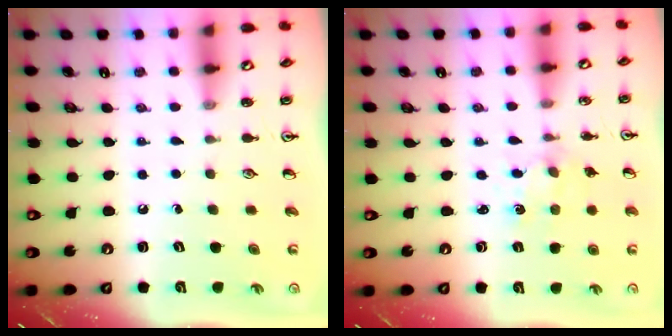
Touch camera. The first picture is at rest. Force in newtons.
{"total": 3.0, "press": 3.0, "slide": 0.3}